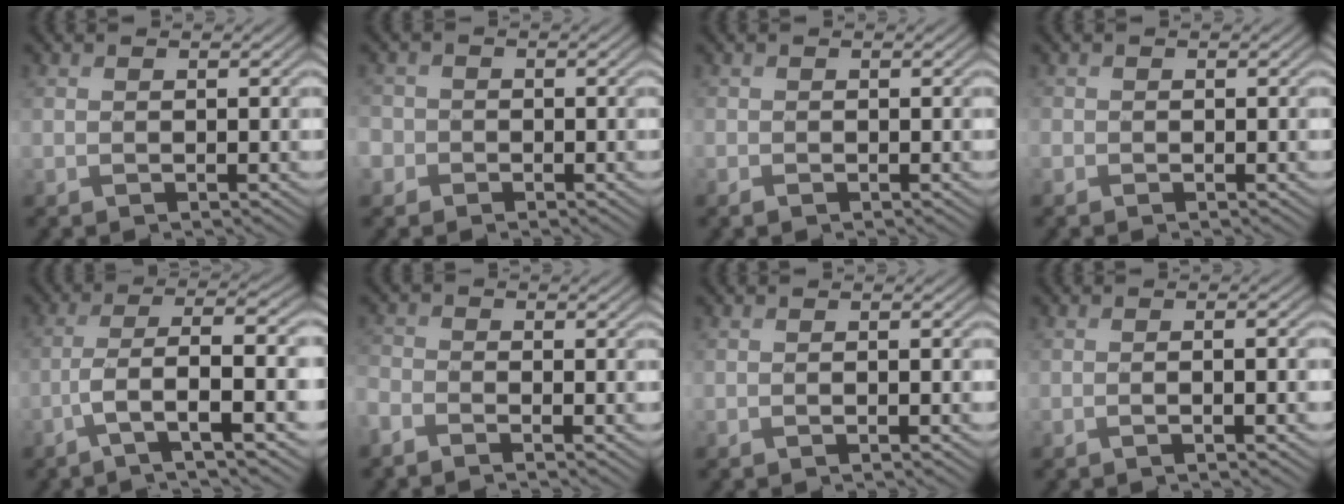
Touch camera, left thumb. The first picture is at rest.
{"total": 2.9, "force": [-1.0, 2.7, 0.5], "torque": [-0.013, -0.003, -0.032]}
{"total": 0.9, "force": [-0.6, 0.7, 0.3], "torque": [-0.007, -0.005, -0.013]}
{"total": 0.8, "force": [-0.5, 0.7, 0.0], "torque": [-0.001, -0.005, -0.015]}
{"total": 7.9, "force": [-3.3, 1.4, 7.1], "torque": [-0.114, 0.013, -0.072]}
{"total": 3.0, "force": [-2.5, 1.1, 1.1], "torque": [-0.030, -0.008, -0.068]}
{"total": 0.8, "force": [-0.4, 0.1, 0.7], "torque": [-0.012, 0.000, -0.005]}
{"total": 2.1, "force": [-0.8, 0.4, 1.9], "torque": [-0.031, 0.005, -0.015]}